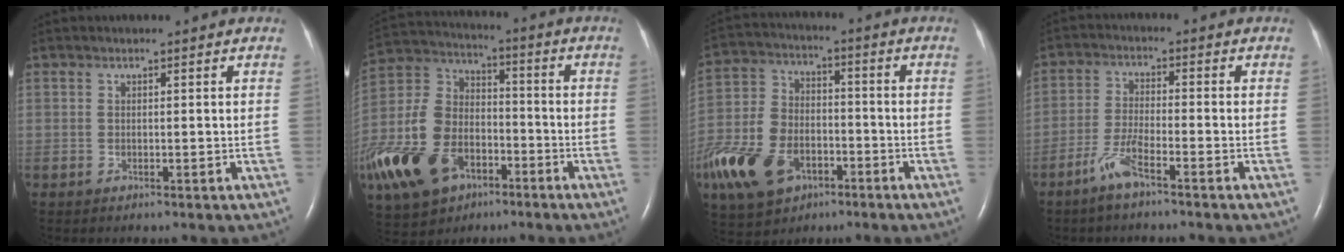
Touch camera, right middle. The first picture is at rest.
{"total": 25.2, "force": [-12.3, 16.2, 14.8], "torque": [-0.429, -0.019, -0.219]}
{"total": 20.8, "force": [-10.2, 13.2, 12.4], "torque": [-0.342, -0.017, -0.184]}
{"total": 5.1, "force": [-3.5, 0.4, 3.7], "torque": [-0.085, -0.006, -0.073]}